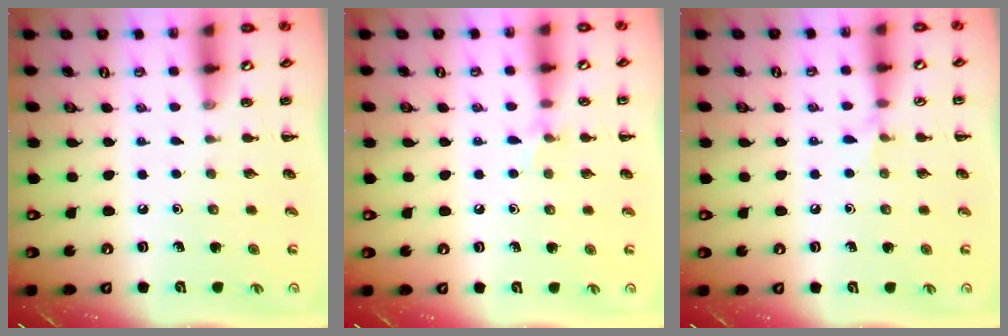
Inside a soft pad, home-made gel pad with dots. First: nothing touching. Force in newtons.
{"total": 5.1, "press": 4.9, "slide": 1.5}
{"total": 4.6, "press": 4.3, "slide": 1.7}